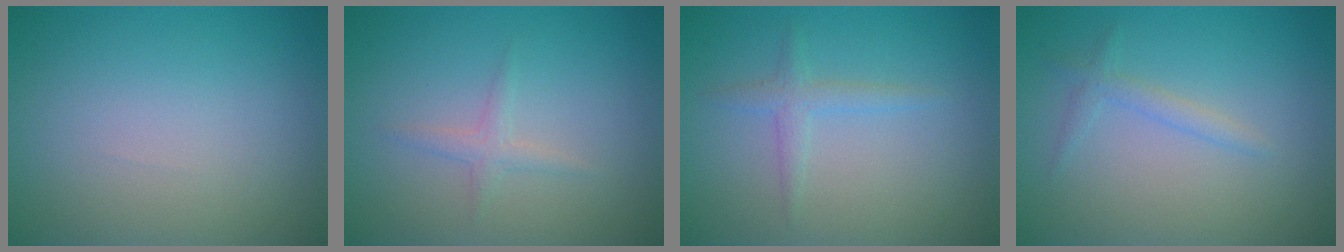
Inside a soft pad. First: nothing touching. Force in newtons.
{"total": 1.2, "press": 1.2, "slide": 0.0}
{"total": 1.6, "press": 1.6, "slide": 0.1}
{"total": 1.3, "press": 1.3, "slide": 0.1}